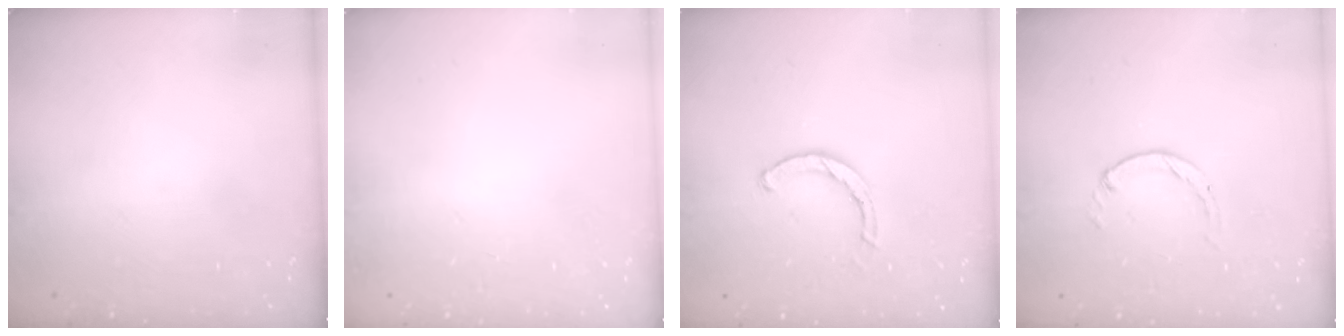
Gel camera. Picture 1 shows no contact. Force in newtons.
{"total": 2.4, "press": 2.4, "slide": 0.2}
{"total": 2.4, "press": 2.4, "slide": 0.1}
{"total": 0.0}